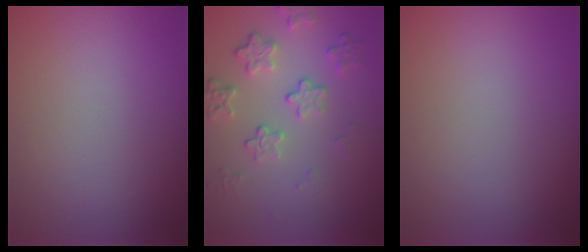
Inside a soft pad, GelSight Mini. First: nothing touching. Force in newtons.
{"total": 3.9, "press": 2.8, "slide": 2.7}
{"total": 0.0}